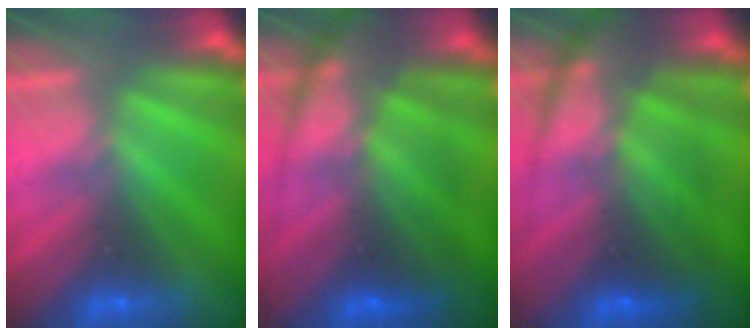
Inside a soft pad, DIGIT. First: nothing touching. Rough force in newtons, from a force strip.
{"total": 6.9}
{"total": 6.9}